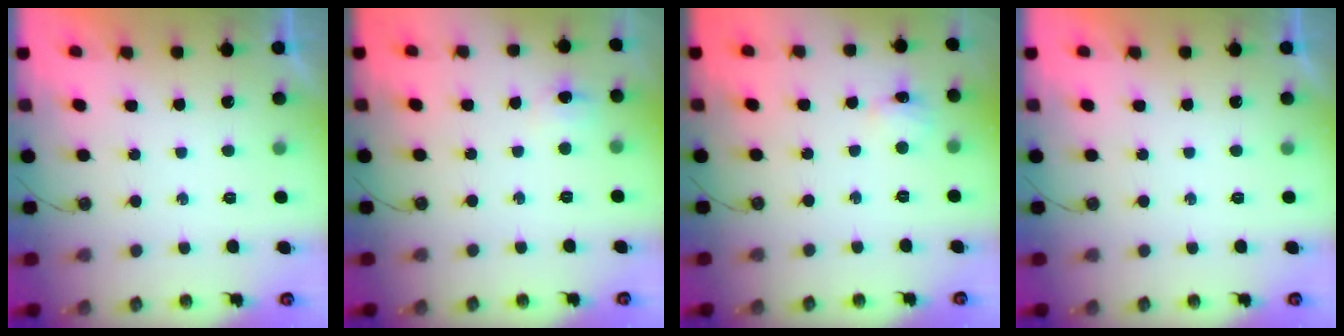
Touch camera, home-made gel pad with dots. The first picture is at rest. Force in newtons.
{"total": 4.3, "press": 4.1, "slide": 1.4}
{"total": 4.4, "press": 4.4, "slide": 0.3}
{"total": 0.0}